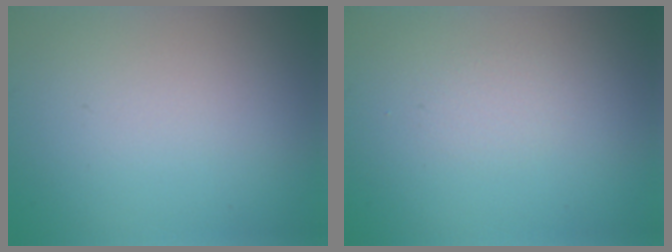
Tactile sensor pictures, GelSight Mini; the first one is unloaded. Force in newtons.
{"total": 0.7, "press": 0.7, "slide": 0.0}